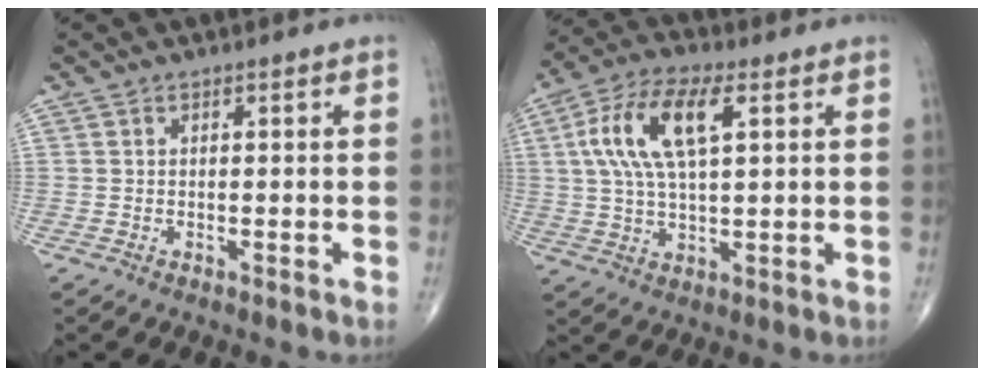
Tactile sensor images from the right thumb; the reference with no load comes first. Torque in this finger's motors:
{"motor_torque": [0.11, 0.37, 0.47, -0.43, 0.32]}